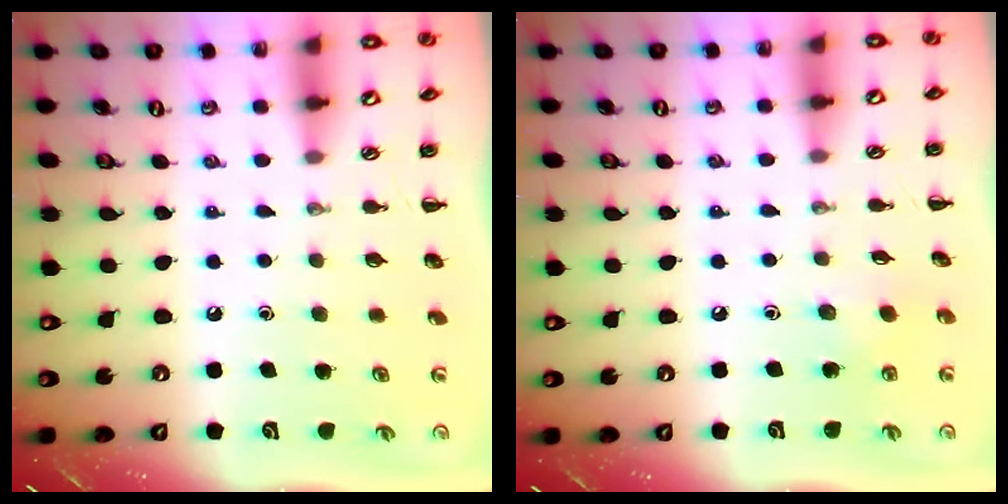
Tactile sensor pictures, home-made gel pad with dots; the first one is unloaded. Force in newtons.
{"total": 2.8, "press": 2.7, "slide": 0.7}